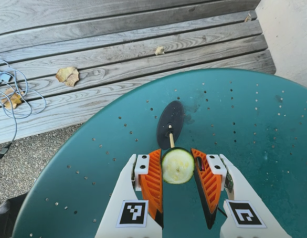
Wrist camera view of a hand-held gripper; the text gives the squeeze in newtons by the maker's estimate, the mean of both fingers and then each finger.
{"total": 12.9, "left": 13.2, "right": 12.7}